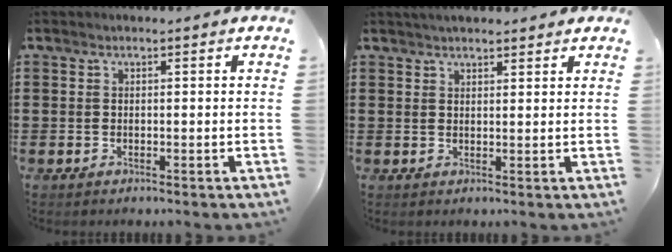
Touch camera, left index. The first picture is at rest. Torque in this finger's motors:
{"motor_torque": [1.35, -0.79, 0.48, 0.07]}